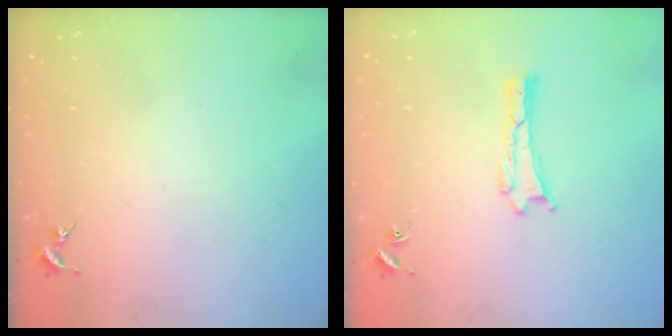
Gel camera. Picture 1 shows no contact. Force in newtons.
{"total": 0.0}